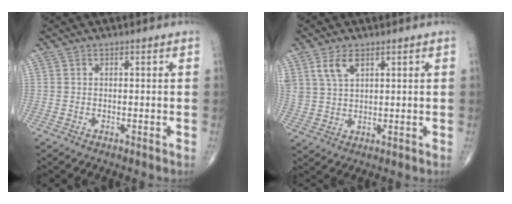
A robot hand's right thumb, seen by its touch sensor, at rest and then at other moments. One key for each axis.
{"total": 5.4, "fx": 2.9, "fy": 2.8, "fz": 3.5, "tx": -0.070, "ty": -0.008, "tz": 0.065}